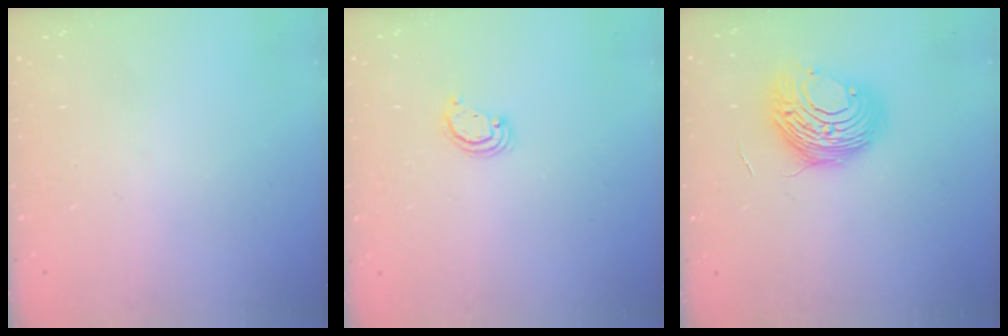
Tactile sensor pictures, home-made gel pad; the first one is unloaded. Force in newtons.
{"total": 2.5, "press": 2.5, "slide": 0.2}
{"total": 11.0, "press": 11.0, "slide": 0.6}